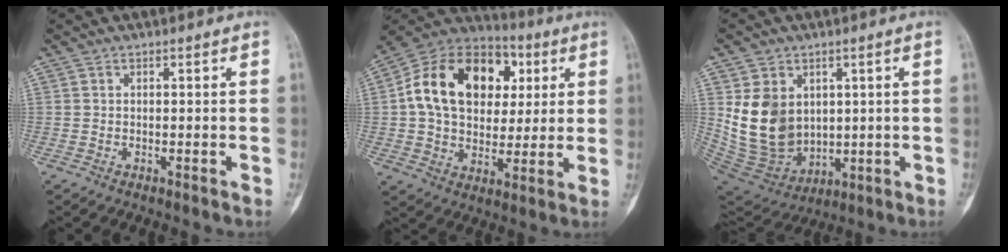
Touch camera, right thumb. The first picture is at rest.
{"total": 22.3, "force": [4.7, 15.8, 15.0], "torque": [-0.233, 0.019, 0.074]}
{"total": 14.1, "force": [2.9, 10.9, 8.4], "torque": [-0.123, -0.023, 0.084]}